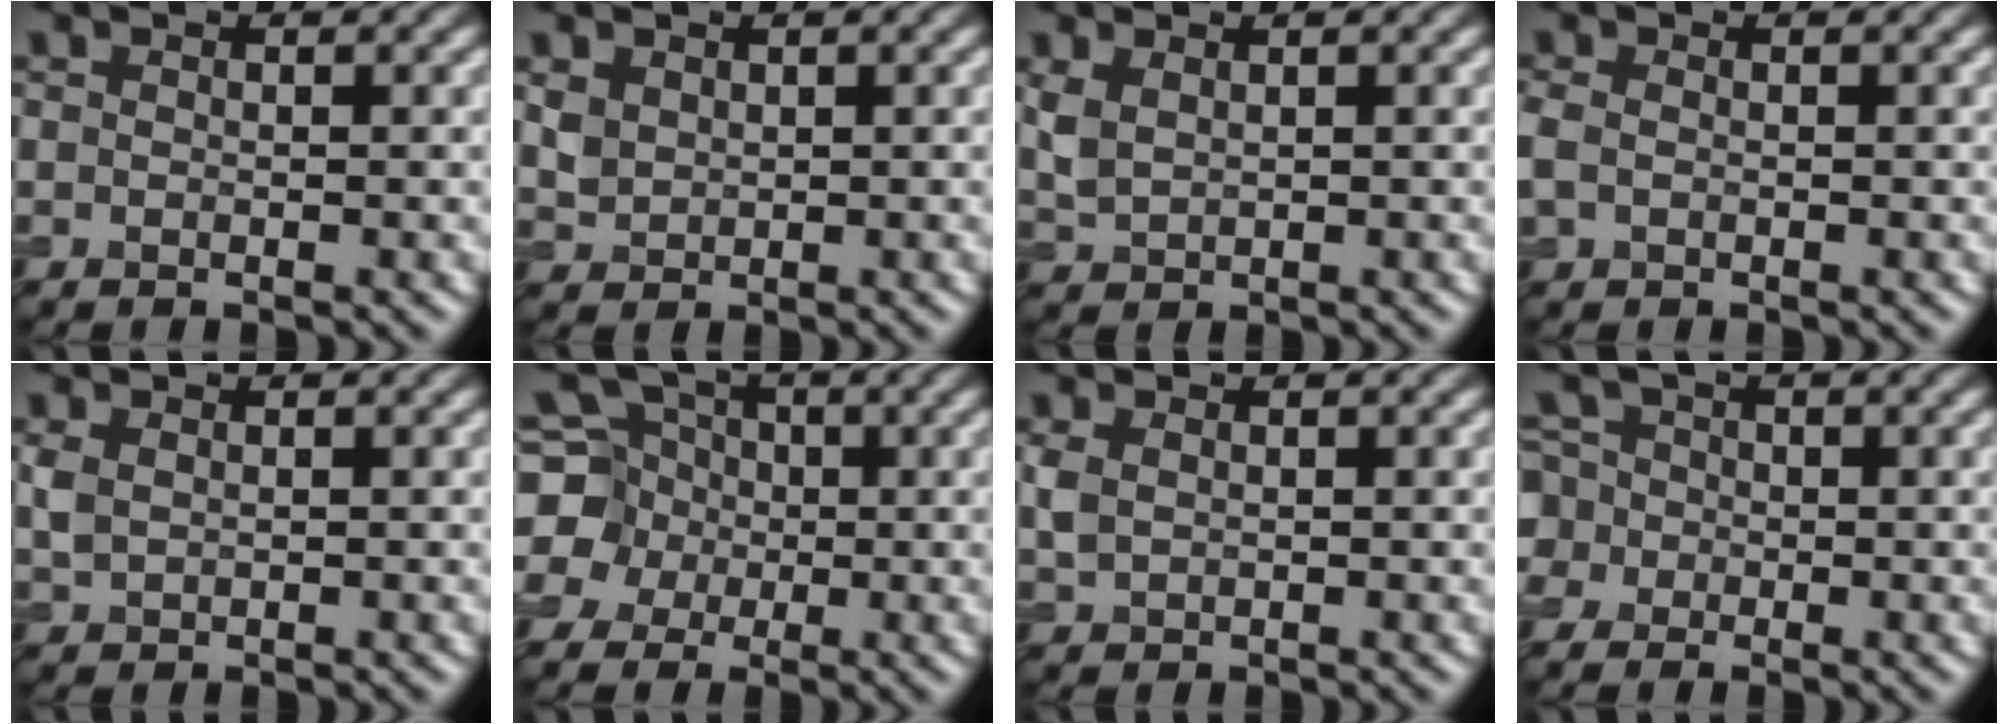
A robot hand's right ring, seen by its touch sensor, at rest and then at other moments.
{"total": 1.6, "force": [0.7, 1.3, 0.5], "torque": [-0.012, -0.002, 0.020]}
{"total": 1.9, "force": [0.8, 1.2, 1.2], "torque": [-0.036, -0.001, 0.023]}
{"total": 1.6, "force": [-0.3, 1.3, 1.0], "torque": [-0.027, 0.001, -0.010]}
{"total": 1.6, "force": [0.4, 1.2, 0.9], "torque": [-0.026, 0.000, 0.012]}
{"total": 7.3, "force": [0.6, 6.7, 2.8], "torque": [-0.076, 0.036, -0.033]}
{"total": 1.6, "force": [0.4, 1.2, 0.9], "torque": [-0.028, -0.001, 0.013]}
{"total": 5.1, "force": [0.1, 4.8, 1.9], "torque": [-0.040, 0.036, -0.040]}